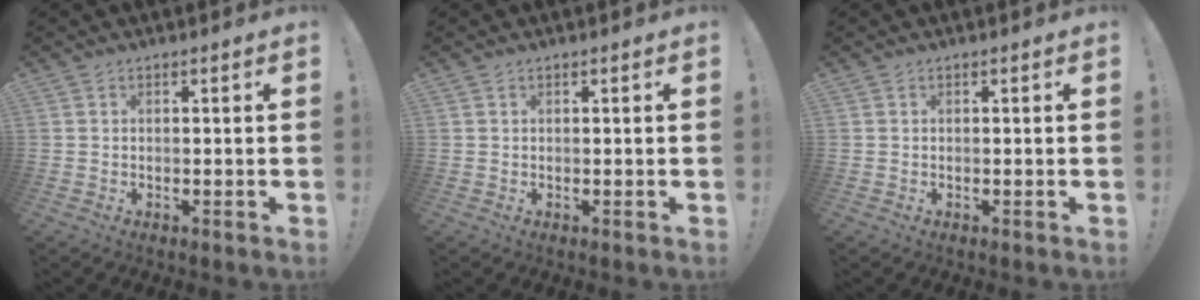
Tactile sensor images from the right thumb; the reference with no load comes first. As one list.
[{"total": 0.0}, {"total": 0.0}]